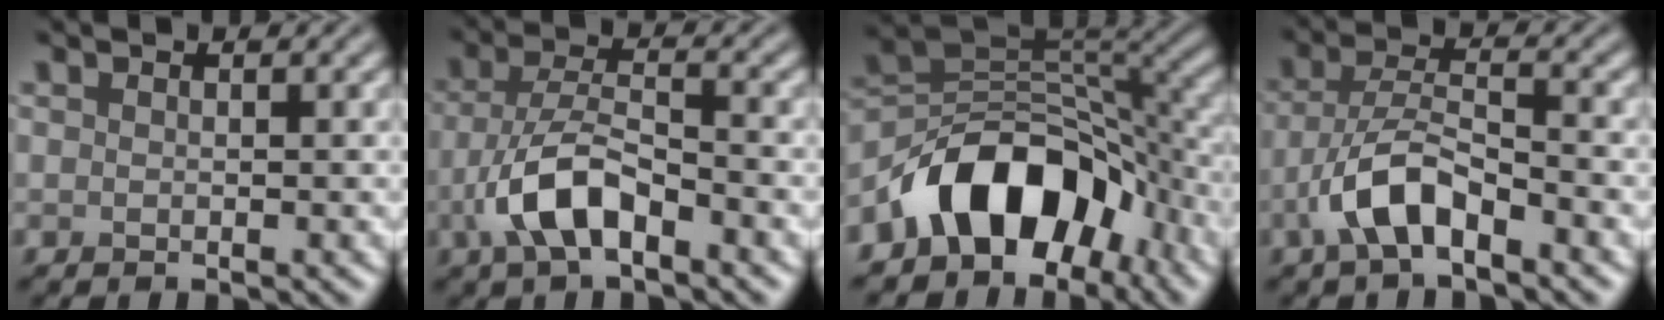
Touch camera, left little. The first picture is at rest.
{"total": 5.8, "force": [-2.7, 2.4, 4.6], "torque": [-0.095, 0.006, -0.056]}
{"total": 9.9, "force": [-5.7, 5.9, 5.5], "torque": [-0.065, 0.007, -0.104]}
{"total": 5.1, "force": [-2.8, 1.8, 3.9], "torque": [-0.077, 0.010, -0.058]}